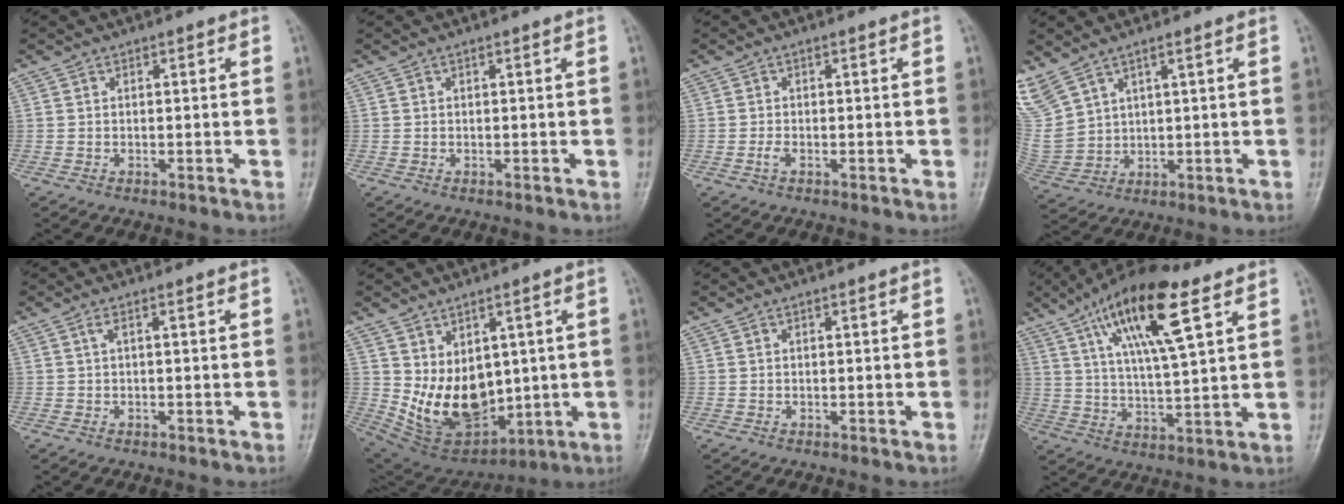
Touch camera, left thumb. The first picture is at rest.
{"total": 0.0}
{"total": 1.3, "force": [-0.5, 0.3, 1.1], "torque": [-0.024, 0.009, -0.006]}
{"total": 11.5, "force": [6.9, 6.4, 6.5], "torque": [-0.165, -0.021, 0.160]}
{"total": 1.3, "force": [0.3, 0.1, 1.3], "torque": [-0.038, 0.010, 0.007]}
{"total": 14.7, "force": [0.8, 9.7, 11.0], "torque": [-0.146, -0.026, 0.049]}
{"total": 0.0}
{"total": 17.1, "force": [8.6, 4.6, 14.1], "torque": [-0.238, -0.018, 0.151]}